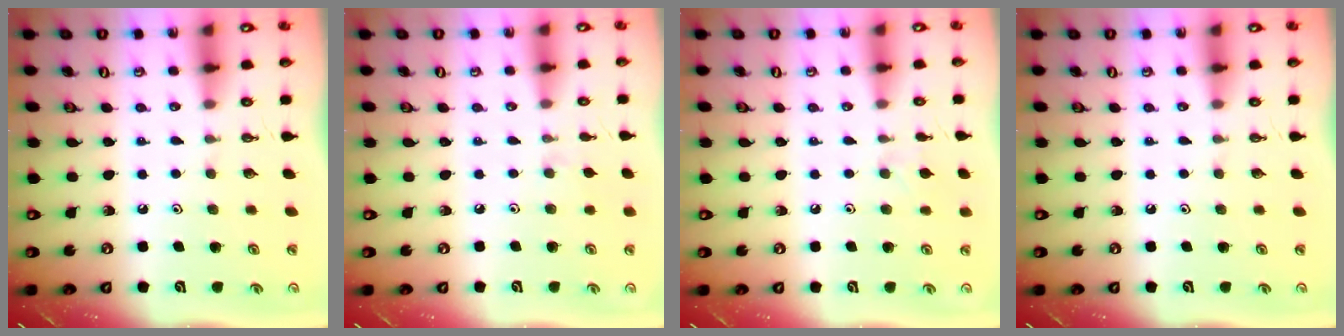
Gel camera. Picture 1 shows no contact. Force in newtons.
{"total": 2.9, "press": 2.9, "slide": 0.4}
{"total": 5.2, "press": 5.1, "slide": 0.8}
{"total": 0.0}